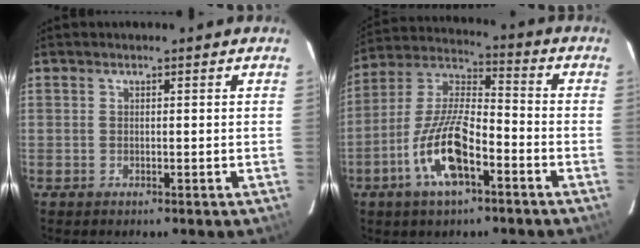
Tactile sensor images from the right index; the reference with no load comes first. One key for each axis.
{"total": 14.1, "fx": -6.5, "fy": 4.7, "fz": 11.6, "tx": -0.246, "ty": -0.004, "tz": -0.125}